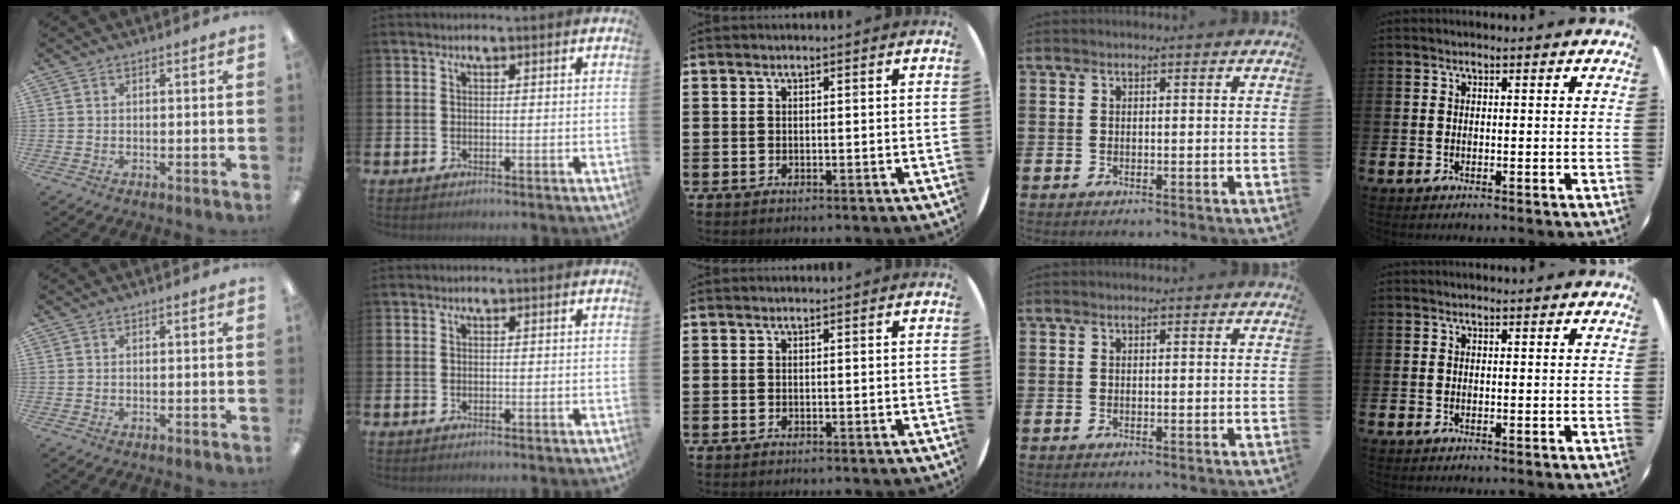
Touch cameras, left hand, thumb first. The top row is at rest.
{}